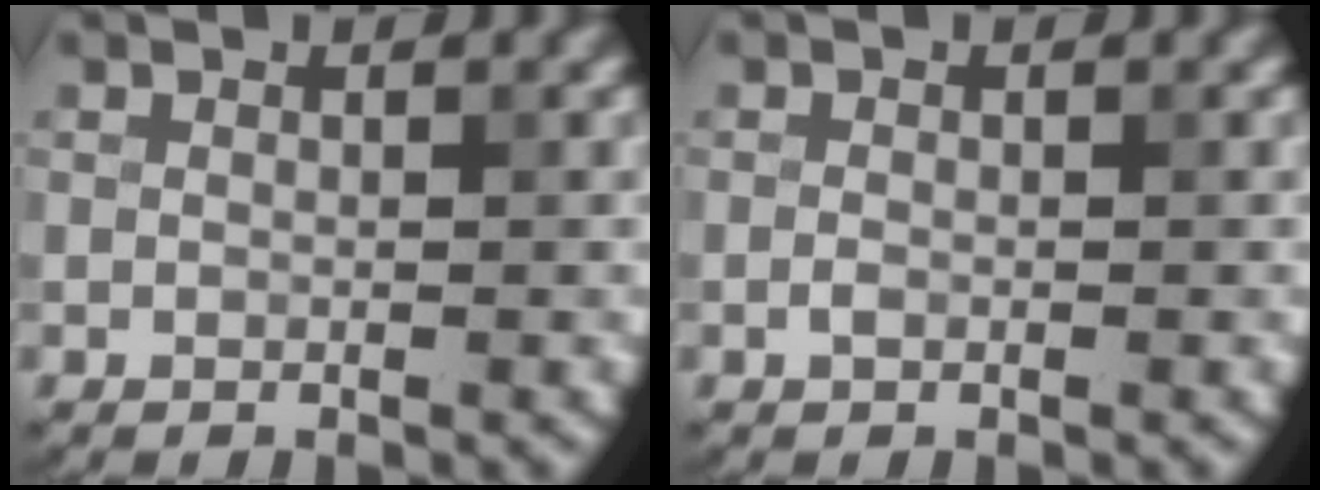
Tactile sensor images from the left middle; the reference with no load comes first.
{"total": 0.6, "force": [-0.2, 0.3, 0.4], "torque": [-0.009, -0.001, -0.005]}